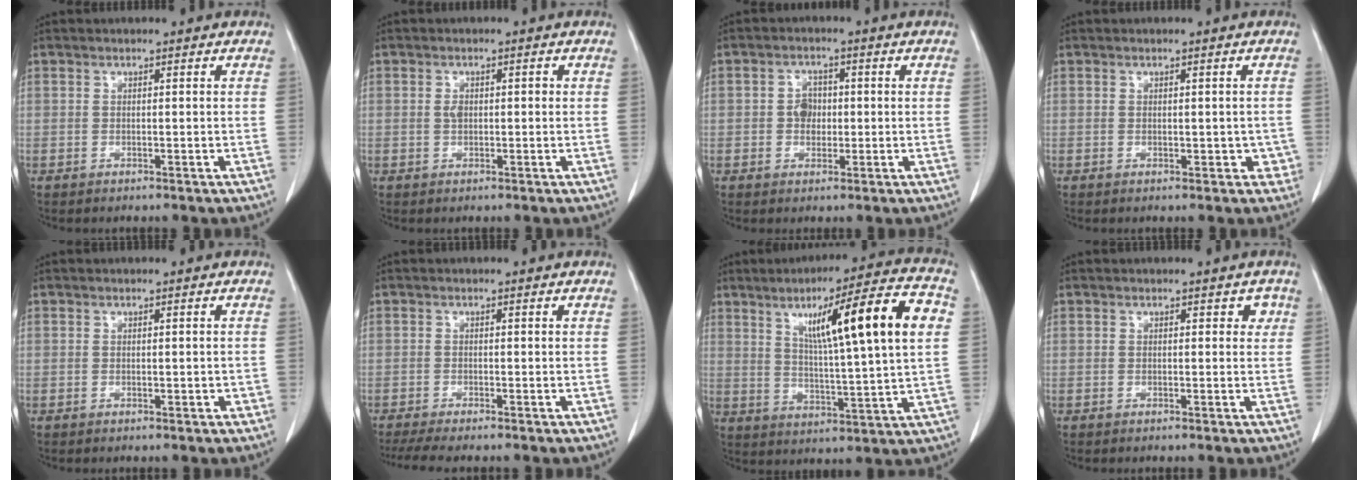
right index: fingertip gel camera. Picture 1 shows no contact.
{"total": 1.6, "force": [-0.1, 1.0, 1.3], "torque": [-0.025, 0.007, -0.001]}
{"total": 3.0, "force": [-0.3, 2.4, 1.8], "torque": [-0.027, 0.007, -0.006]}
{"total": 2.7, "force": [-0.7, 1.6, 2.0], "torque": [-0.010, 0.006, -0.006]}
{"total": 0.8, "force": [-0.3, 0.3, 0.7], "torque": [-0.012, 0.000, -0.002]}
{"total": 5.6, "force": [-4.6, 0.1, 3.0], "torque": [-0.043, -0.013, -0.072]}
{"total": 17.3, "force": [4.9, 0.3, 16.5], "torque": [-0.252, 0.017, 0.074]}
{"total": 1.2, "force": [0.4, 0.8, 0.8], "torque": [-0.001, 0.005, -0.001]}